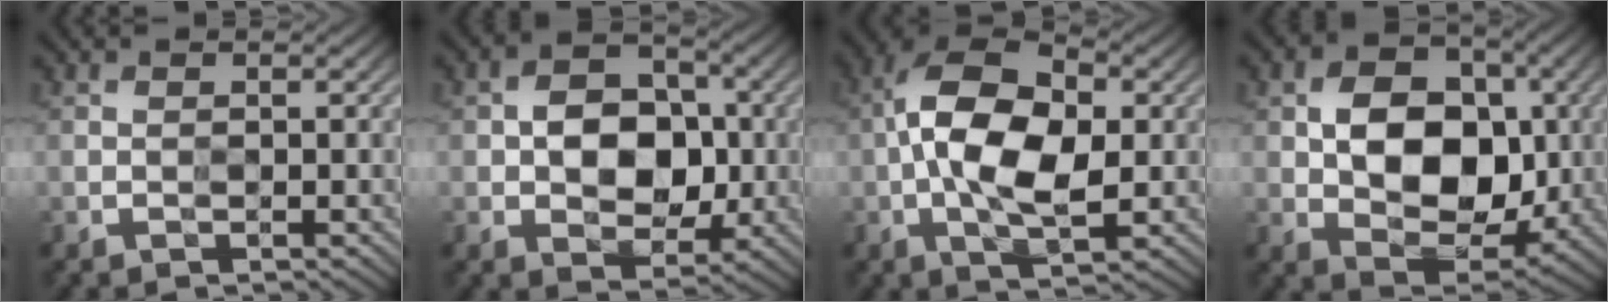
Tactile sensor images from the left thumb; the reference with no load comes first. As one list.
[{"total": 7.7, "force": [-0.2, 5.6, 5.3], "torque": [-0.088, 0.003, -0.013]}, {"total": 12.2, "force": [-0.5, 6.4, 10.4], "torque": [-0.208, 0.008, -0.017]}, {"total": 10.5, "force": [0.7, 7.5, 7.4], "torque": [-0.136, -0.002, 0.007]}]